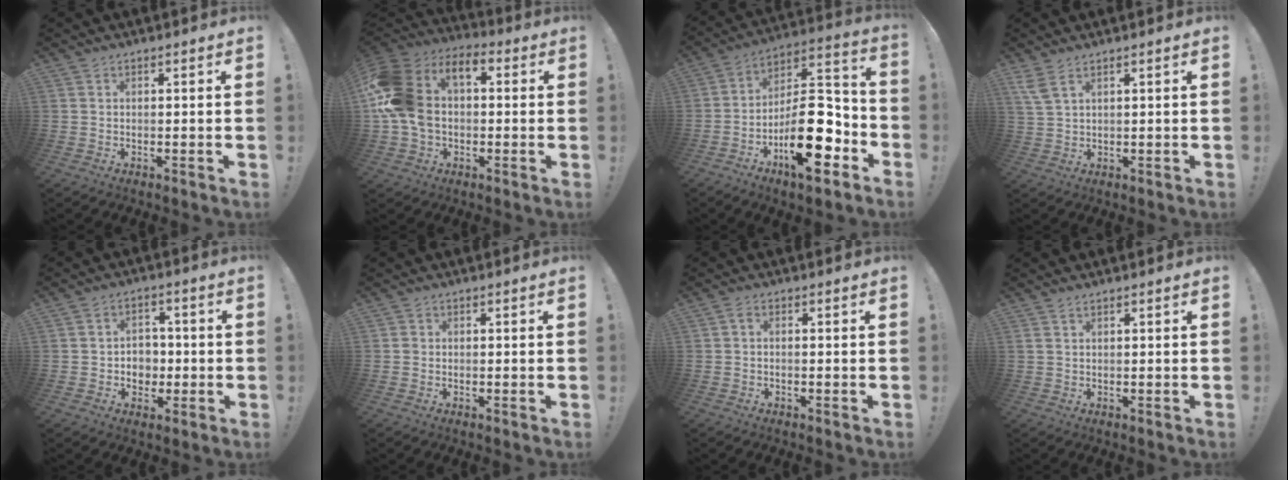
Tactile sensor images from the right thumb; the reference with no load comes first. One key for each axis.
{"total": 16.7, "fx": 2.5, "fy": 11.7, "fz": 11.7, "tx": -0.239, "ty": -0.004, "tz": 0.047}
{"total": 21.8, "fx": -8.7, "fy": 9.6, "fz": 17.5, "tx": -0.291, "ty": 0.055, "tz": -0.133}
{"total": 4.2, "fx": 2.6, "fy": 1.2, "fz": 3.1, "tx": -0.061, "ty": -0.009, "tz": 0.049}
{"total": 6.2, "fx": -0.6, "fy": 5.7, "fz": 2.3, "tx": -0.033, "ty": -0.002, "tz": -0.007}
{"total": 0.9, "fx": -0.1, "fy": 0.8, "fz": 0.1, "tx": -0.003, "ty": 0.002, "tz": -0.002}
{"total": 1.2, "fx": -0.7, "fy": 0.2, "fz": 0.9, "tx": -0.021, "ty": 0.007, "tz": -0.012}
{"total": 1.3, "fx": 0.8, "fy": 0.5, "fz": 0.9, "tx": -0.020, "ty": 0.000, "tz": 0.017}